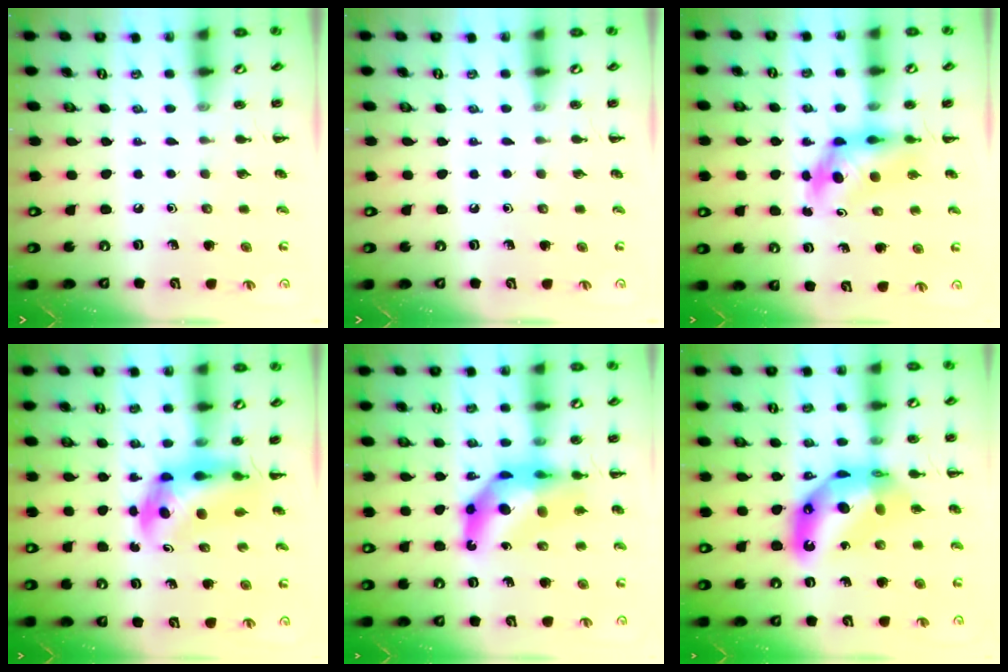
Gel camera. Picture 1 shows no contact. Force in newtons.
{"total": 0.0}
{"total": 4.9, "press": 4.8, "slide": 1.1}
{"total": 6.4, "press": 6.2, "slide": 1.5}
{"total": 13.5, "press": 12.9, "slide": 3.9}
{"total": 13.5, "press": 12.9, "slide": 4.2}